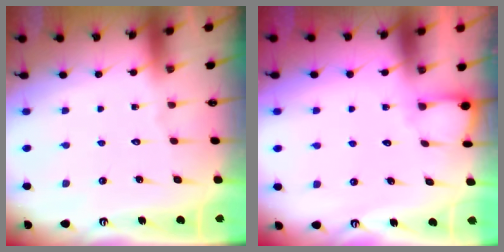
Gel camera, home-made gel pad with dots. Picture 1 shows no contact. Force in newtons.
{"total": 2.8, "press": 2.8, "slide": 0.2}